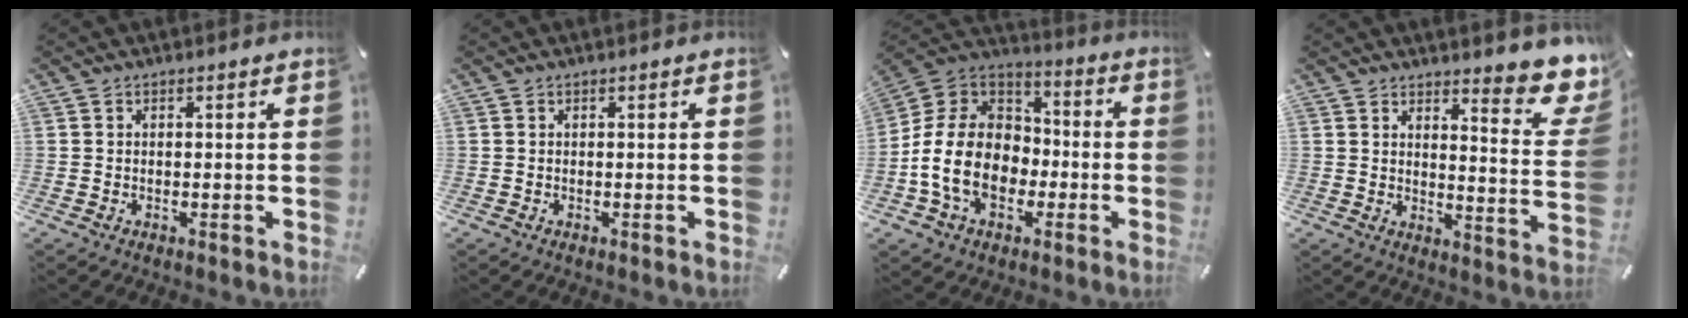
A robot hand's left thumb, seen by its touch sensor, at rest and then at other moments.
{"total": 0.0}
{"total": 16.5, "force": [-4.8, 12.9, 9.1], "torque": [-0.208, 0.036, -0.083]}
{"total": 10.2, "force": [8.1, 3.0, 5.4], "torque": [-0.053, -0.074, 0.140]}